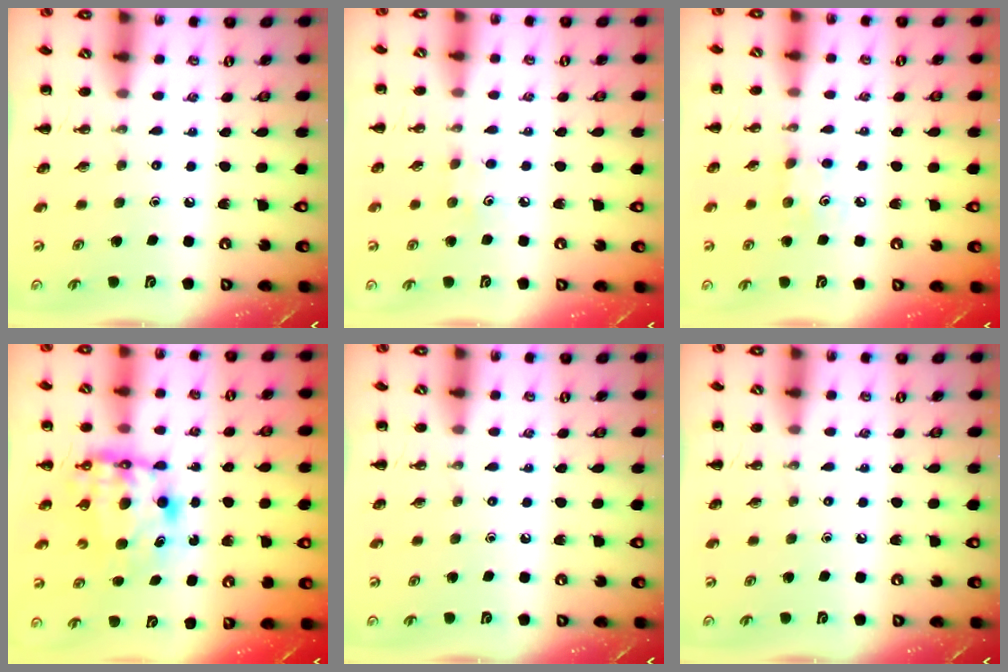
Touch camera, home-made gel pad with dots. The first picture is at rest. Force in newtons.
{"total": 3.0, "press": 2.9, "slide": 0.8}
{"total": 6.3, "press": 6.1, "slide": 1.6}
{"total": 7.4, "press": 7.2, "slide": 1.8}
{"total": 0.0}
{"total": 0.0}